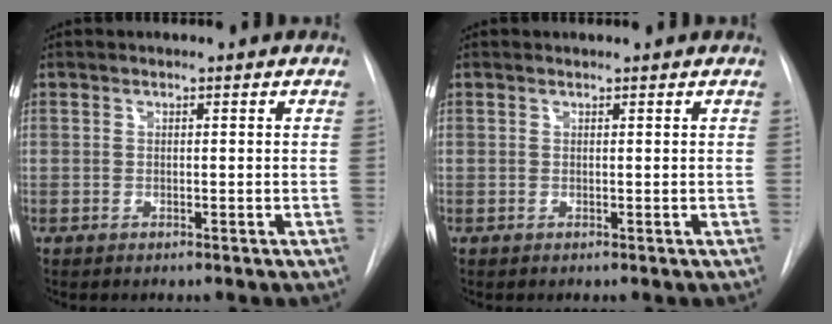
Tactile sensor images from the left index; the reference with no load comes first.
{"total": 0.0}